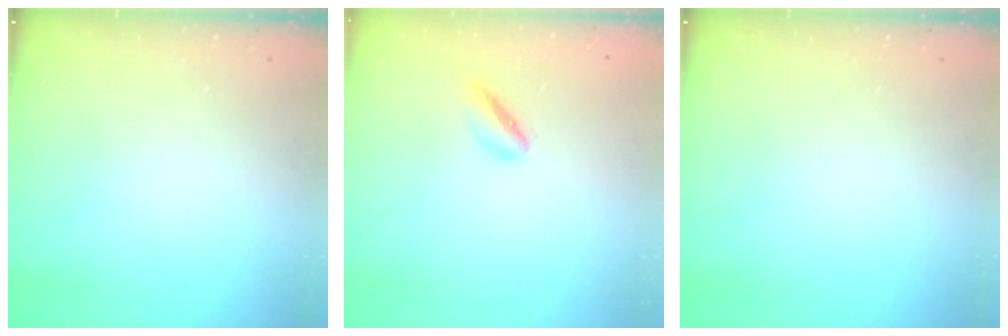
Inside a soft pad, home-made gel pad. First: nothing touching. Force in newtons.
{"total": 2.1, "press": 2.1, "slide": 0.3}
{"total": 0.0}